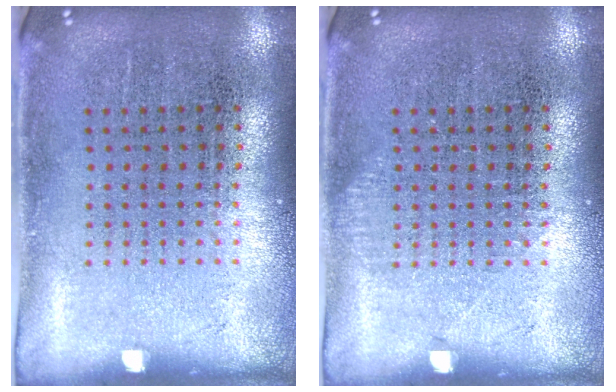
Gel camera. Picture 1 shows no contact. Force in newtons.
{"total": 0.8, "press": 0.7, "slide": 0.2}